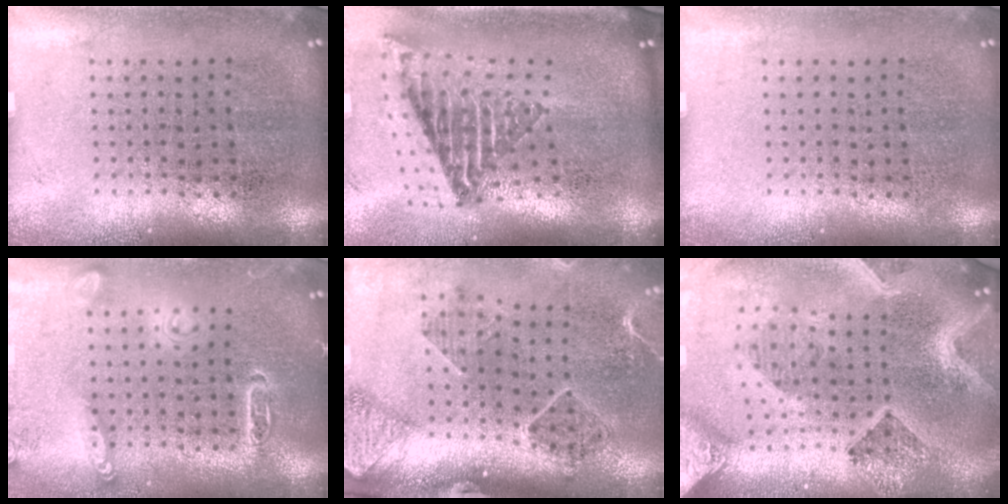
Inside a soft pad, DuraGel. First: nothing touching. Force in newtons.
{"total": 2.6, "press": 1.6, "slide": 2.1}
{"total": 0.0}
{"total": 2.7, "press": 2.7, "slide": 0.3}
{"total": 1.6, "press": 1.6, "slide": 0.1}
{"total": 4.3, "press": 3.3, "slide": 2.7}